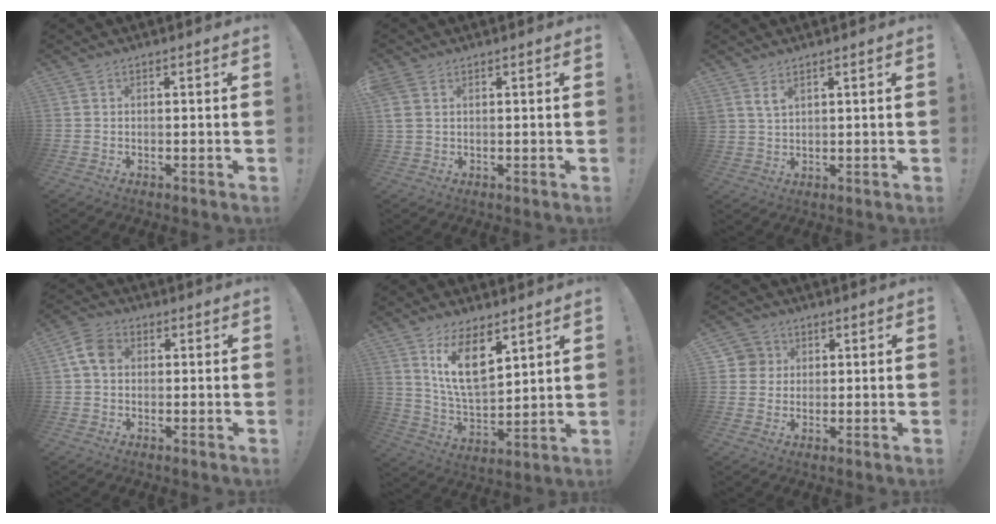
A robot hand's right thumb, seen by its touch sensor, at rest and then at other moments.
{"total": 3.7, "force": [1.7, 2.5, 2.1], "torque": [-0.054, 0.003, 0.034]}
{"total": 3.6, "force": [2.7, 1.7, 1.8], "torque": [-0.027, -0.017, 0.049]}
{"total": 7.2, "force": [1.3, 5.2, 4.8], "torque": [-0.091, 0.015, 0.029]}
{"total": 12.9, "force": [7.4, 5.9, 8.8], "torque": [-0.162, -0.040, 0.138]}
{"total": 5.2, "force": [1.3, 4.9, 0.7], "torque": [-0.014, -0.005, 0.027]}